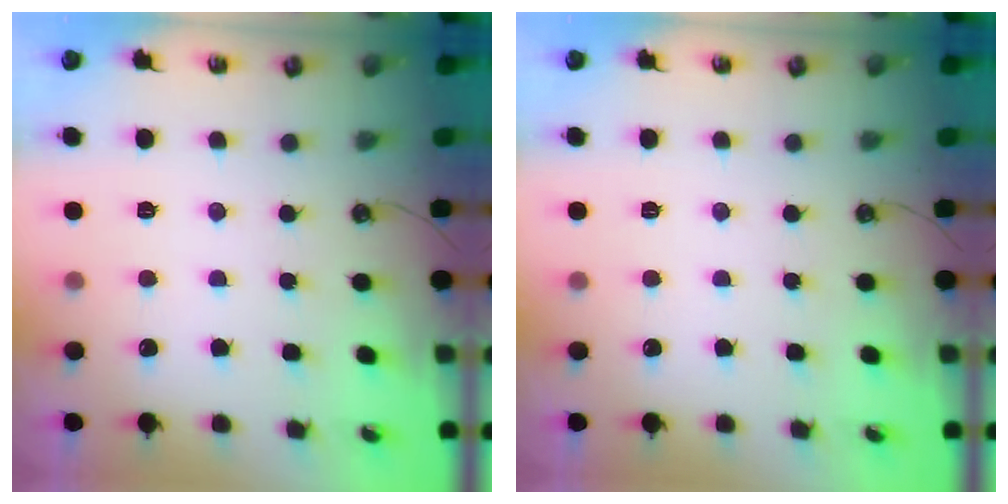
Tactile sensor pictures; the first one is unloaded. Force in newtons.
{"total": 0.0}